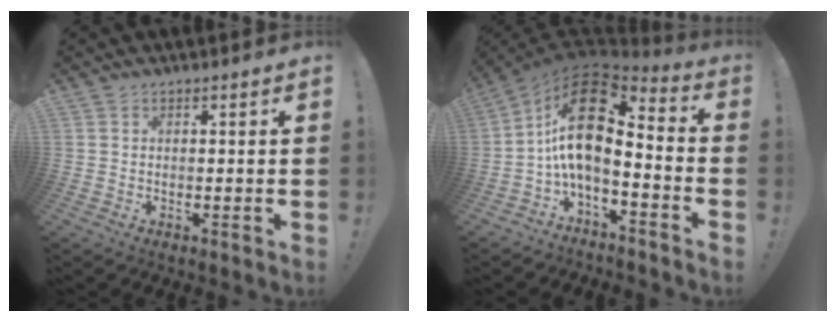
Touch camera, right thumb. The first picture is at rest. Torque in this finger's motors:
{"motor_torque": [2.75, 2.27, 1.64, -1.13, 0.22]}